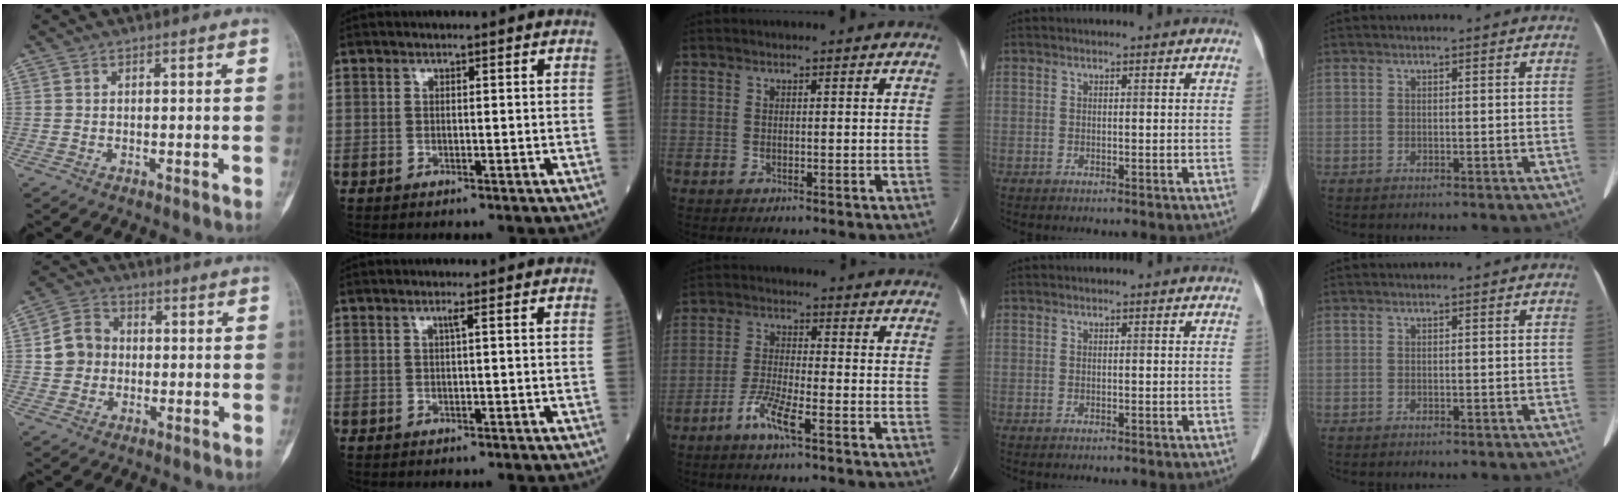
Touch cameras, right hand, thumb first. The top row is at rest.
{"thumb": {"total": 7.4, "force": [-0.2, 6.6, 3.3], "torque": [-0.038, 0.017, -0.015]}, "index": {"total": 0.8, "force": [0.2, -0.3, 0.7], "torque": [-0.019, -0.002, 0.008]}, "middle": {"total": 5.5, "force": [-3.4, 0.4, 4.4], "torque": [-0.095, -0.006, -0.069]}}